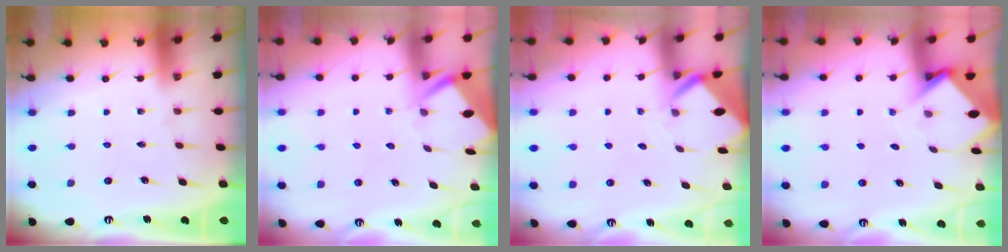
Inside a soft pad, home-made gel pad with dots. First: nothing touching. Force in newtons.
{"total": 3.4, "press": 3.4, "slide": 0.3}
{"total": 3.1, "press": 3.1, "slide": 0.2}
{"total": 3.4, "press": 3.4, "slide": 0.3}